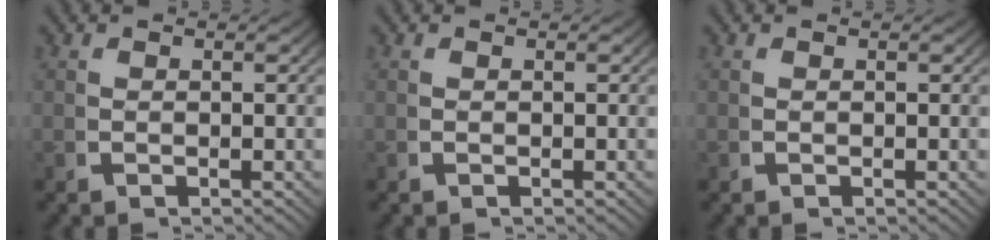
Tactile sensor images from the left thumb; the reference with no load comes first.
{"total": 0.0}
{"total": 0.0}